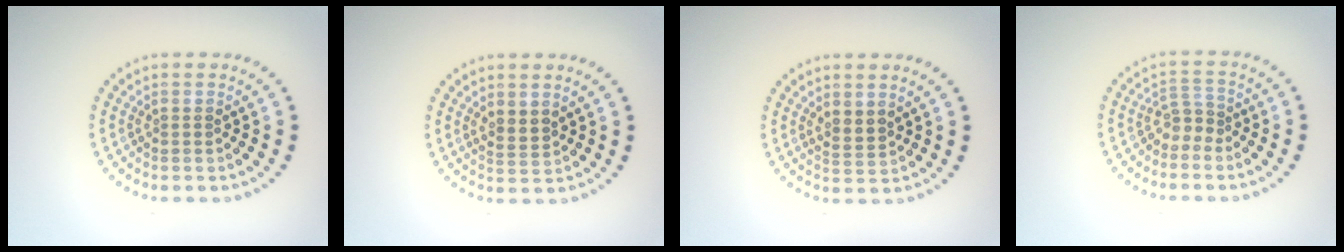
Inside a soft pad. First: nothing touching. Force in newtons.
{"total": 1.6, "press": 1.3, "slide": 0.9}
{"total": 1.8, "press": 1.4, "slide": 1.2}
{"total": 1.7, "press": 1.2, "slide": 1.3}